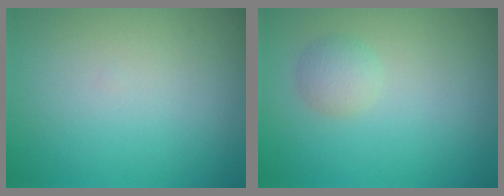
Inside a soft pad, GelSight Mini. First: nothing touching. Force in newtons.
{"total": 1.6, "press": 1.6, "slide": 0.0}